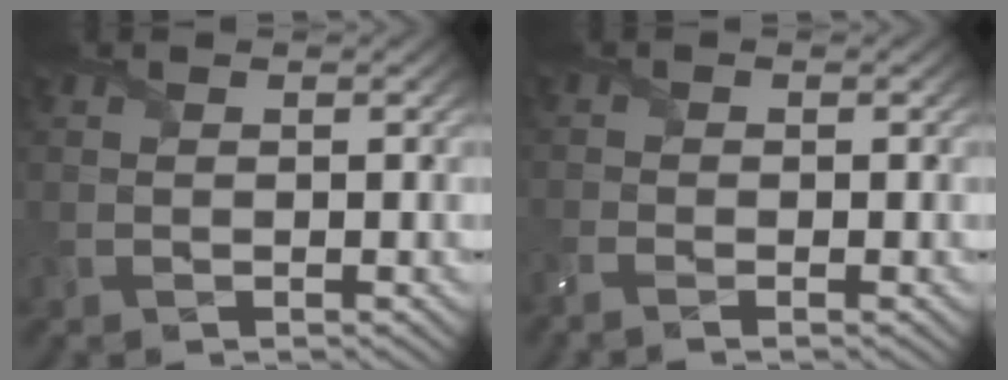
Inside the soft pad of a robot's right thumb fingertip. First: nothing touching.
{"total": 2.4, "force": [-1.6, 0.8, 1.6], "torque": [-0.045, -0.006, -0.037]}